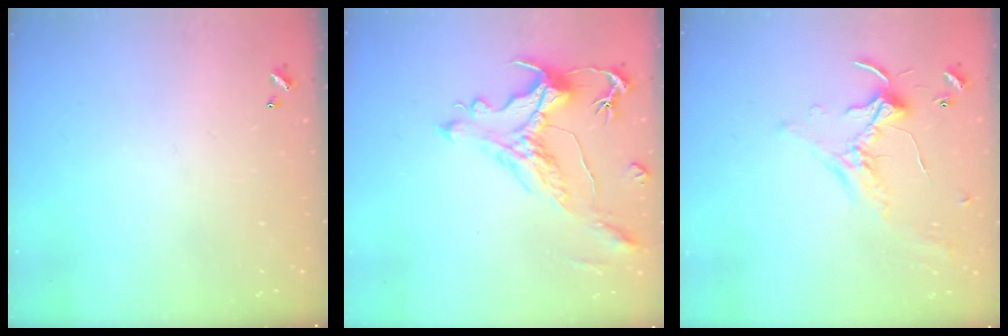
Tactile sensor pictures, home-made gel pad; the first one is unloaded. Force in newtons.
{"total": 1.2, "press": 0.2, "slide": 1.2}
{"total": 0.9, "press": 0.8, "slide": 0.4}